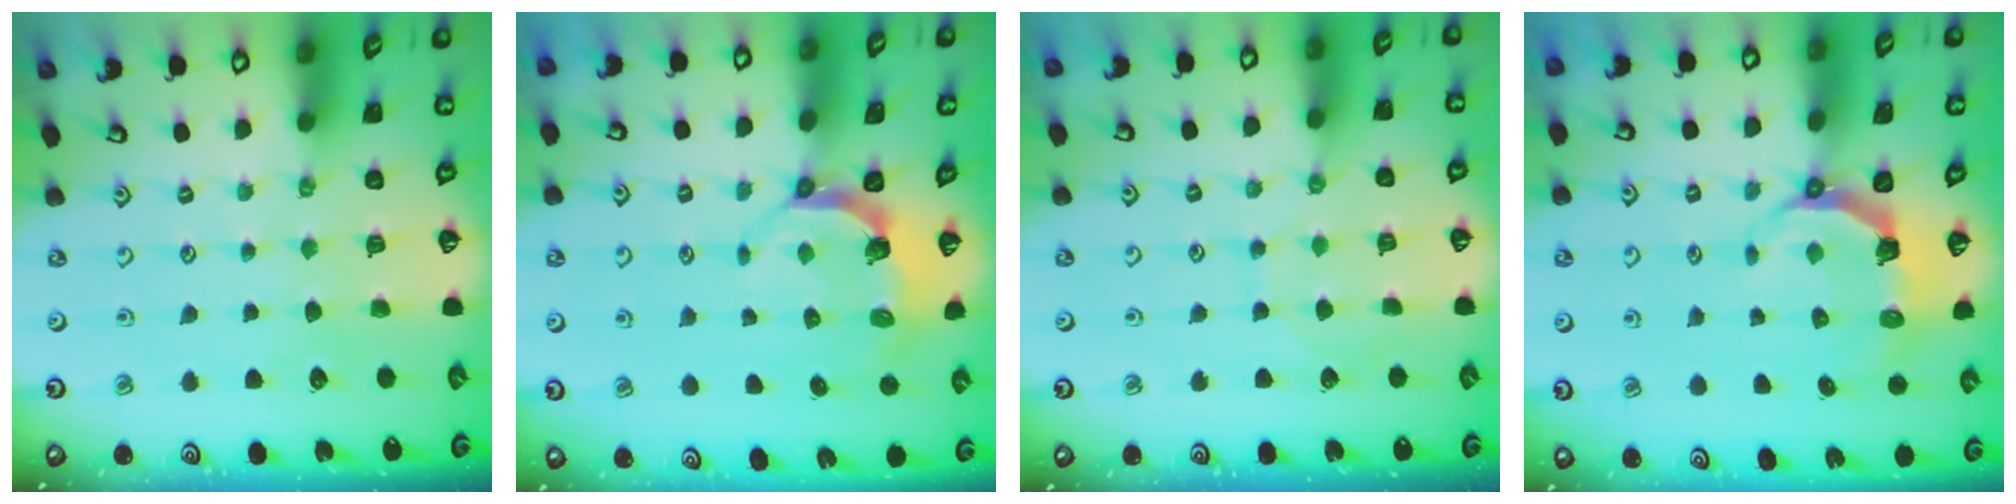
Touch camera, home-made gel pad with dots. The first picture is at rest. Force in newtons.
{"total": 5.0, "press": 4.0, "slide": 3.1}
{"total": 2.8, "press": 2.8, "slide": 0.4}
{"total": 4.9, "press": 3.2, "slide": 3.7}